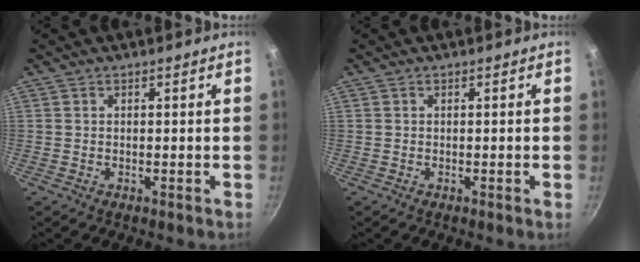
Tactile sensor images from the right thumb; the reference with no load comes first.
{"total": 0.8, "force": [-0.2, -0.1, 0.7], "torque": [-0.012, 0.000, -0.005]}